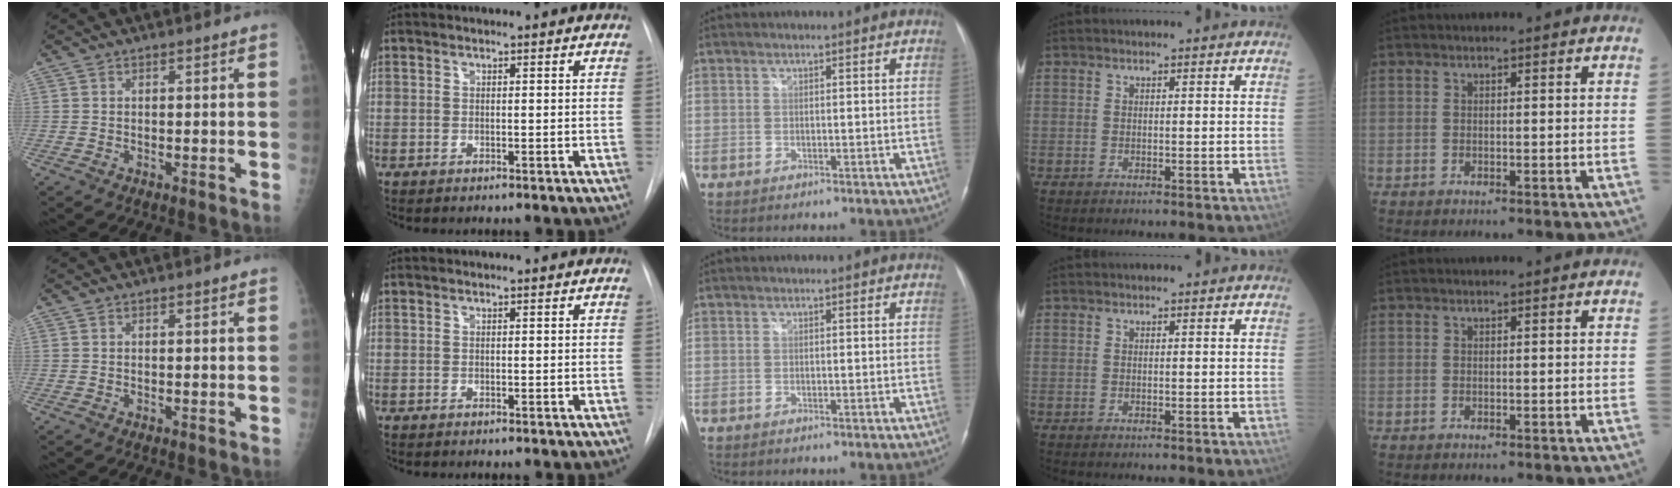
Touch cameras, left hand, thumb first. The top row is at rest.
{}